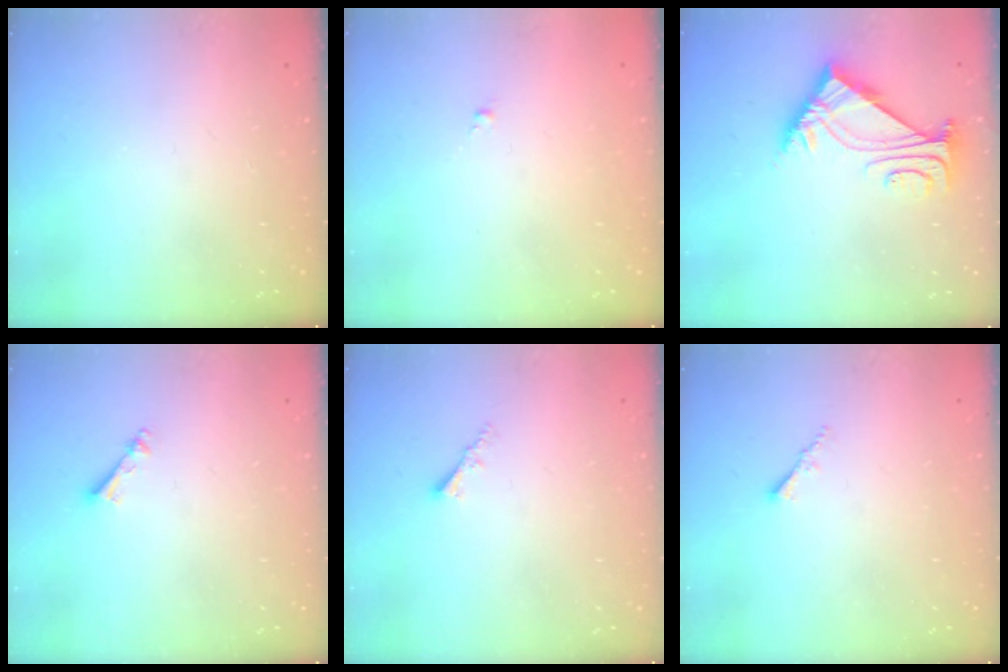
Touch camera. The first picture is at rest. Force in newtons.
{"total": 0.0}
{"total": 5.8, "press": 5.7, "slide": 1.1}
{"total": 3.8, "press": 3.8, "slide": 0.3}
{"total": 1.9, "press": 1.9, "slide": 0.4}
{"total": 1.2, "press": 1.1, "slide": 0.4}